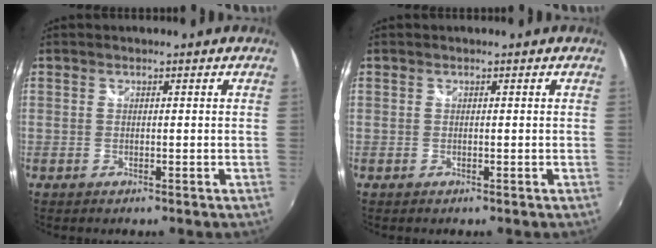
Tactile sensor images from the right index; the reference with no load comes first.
{"total": 0.0}